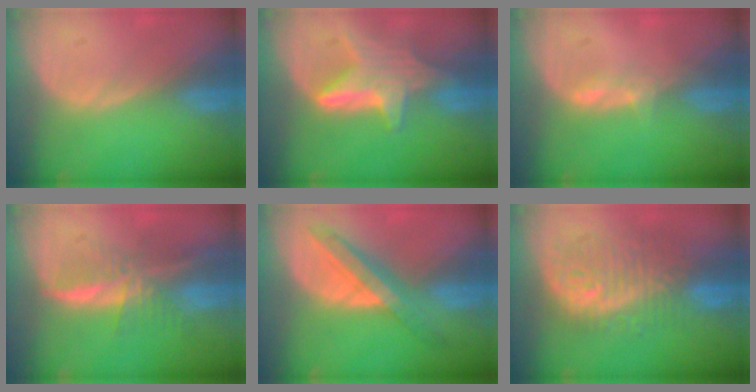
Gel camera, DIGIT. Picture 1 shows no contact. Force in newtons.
{"total": 7.1, "press": 7.1, "slide": 0.3}
{"total": 1.6, "press": 1.5, "slide": 0.6}
{"total": 7.8, "press": 6.5, "slide": 4.3}
{"total": 6.6, "press": 6.5, "slide": 1.2}
{"total": 10.4, "press": 10.1, "slide": 2.6}